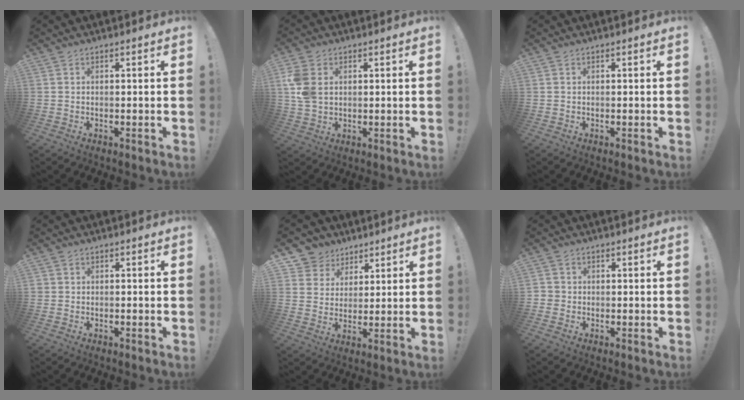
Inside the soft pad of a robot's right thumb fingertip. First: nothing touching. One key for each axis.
{"total": 7.9, "fx": 2.0, "fy": 5.8, "fz": 4.9, "tx": -0.102, "ty": 0.002, "tz": 0.040}
{"total": 0.0}
{"total": 1.1, "fx": -0.5, "fy": 1.0, "fz": 0.2, "tx": -0.004, "ty": 0.003, "tz": -0.008}
{"total": 7.8, "fx": 4.2, "fy": 6.5, "fz": 0.7, "tx": -0.013, "ty": -0.031, "tz": 0.086}
{"total": 1.8, "fx": -0.5, "fy": 1.6, "fz": 0.5, "tx": -0.010, "ty": 0.006, "tz": -0.008}